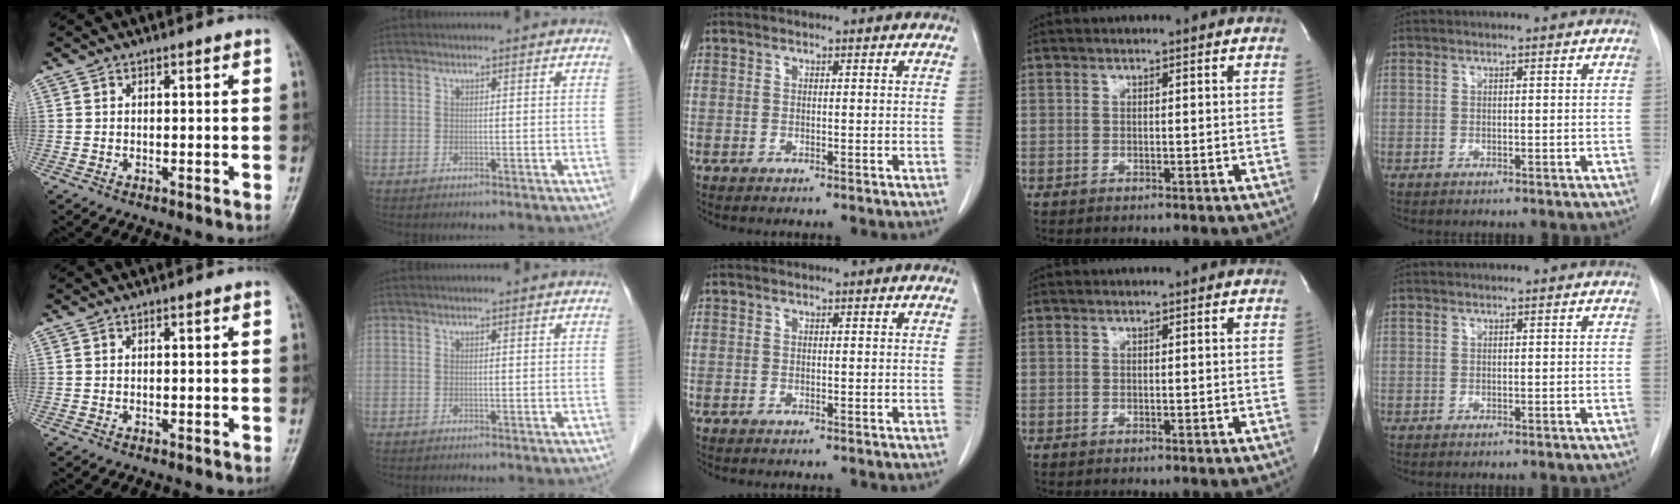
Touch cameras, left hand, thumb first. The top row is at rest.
{}